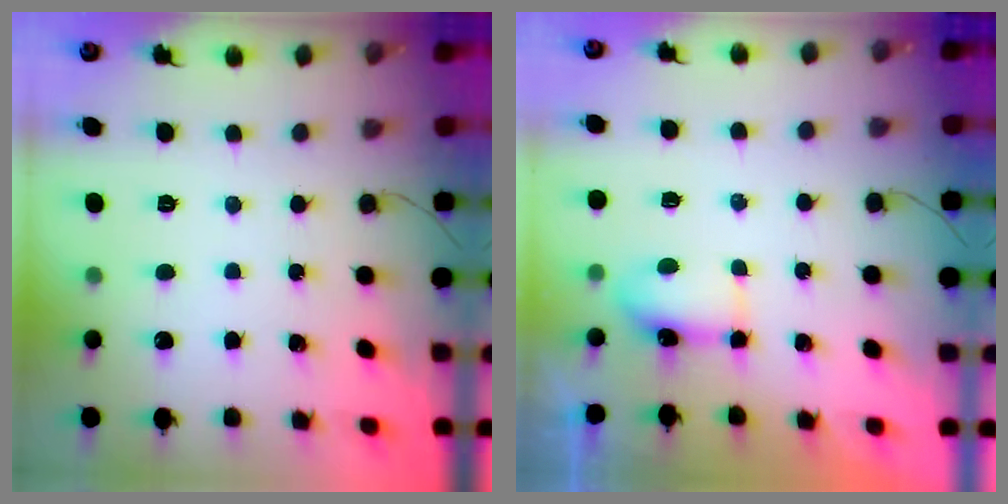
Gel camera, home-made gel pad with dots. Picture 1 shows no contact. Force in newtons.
{"total": 4.2, "press": 4.1, "slide": 0.8}